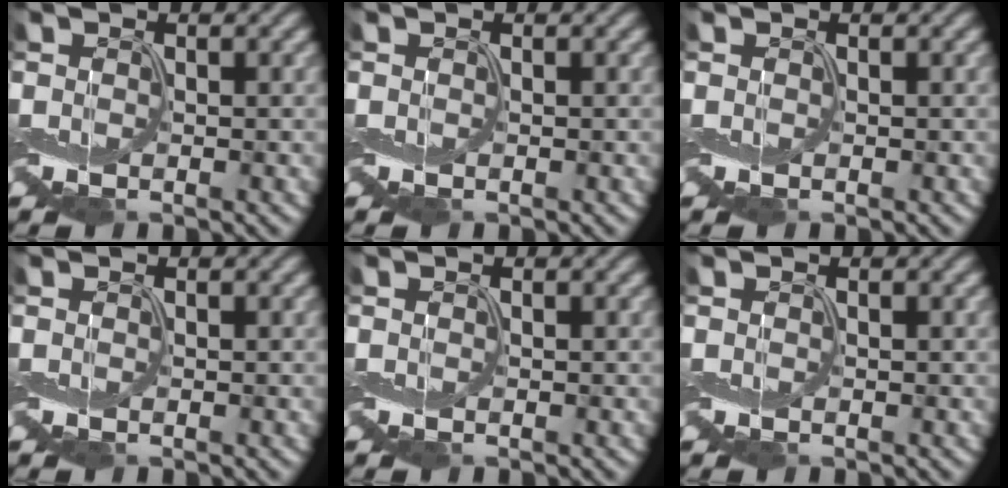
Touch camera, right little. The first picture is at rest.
{"total": 0.0}
{"total": 0.0}
{"total": 0.0}
{"total": 0.0}
{"total": 0.0}